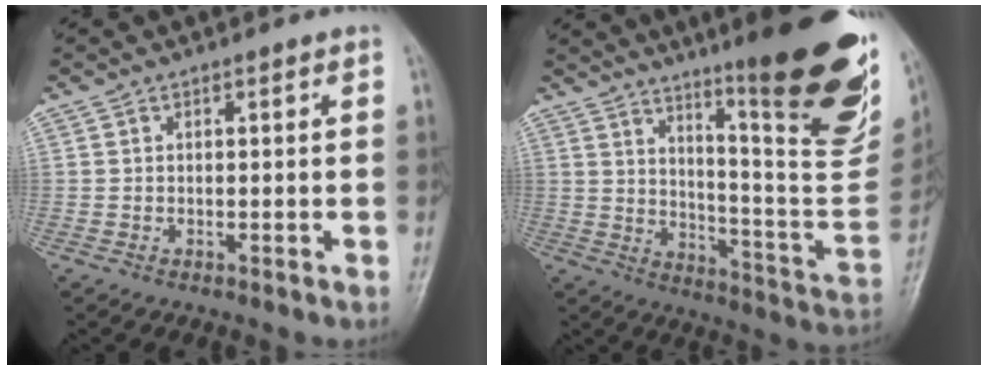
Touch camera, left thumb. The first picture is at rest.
{"total": 28.3, "force": [16.2, 5.3, 22.6], "torque": [-0.265, -0.084, 0.238]}